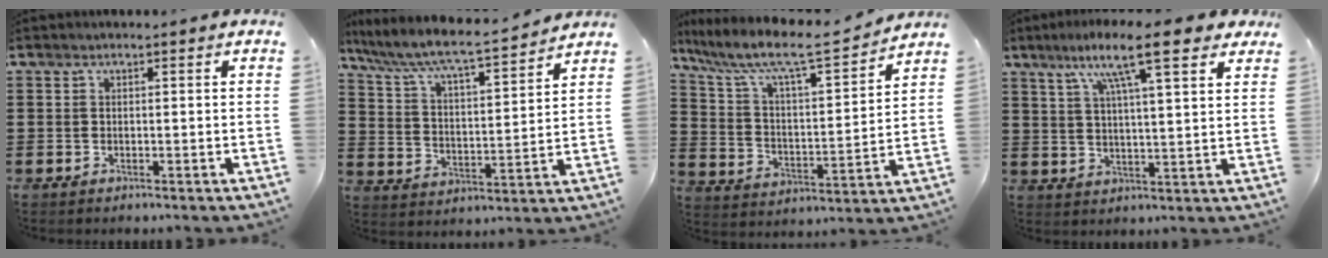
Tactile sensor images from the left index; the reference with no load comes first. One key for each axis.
{"total": 6.0, "fx": 5.4, "fy": 0.2, "fz": 2.7, "tx": -0.077, "ty": -0.038, "tz": 0.083}
{"total": 8.3, "fx": 6.9, "fy": 1.0, "fz": 4.4, "tx": -0.119, "ty": -0.047, "tz": 0.108}
{"total": 11.8, "fx": 7.8, "fy": 2.0, "fz": 8.7, "tx": -0.164, "ty": -0.014, "tz": 0.128}